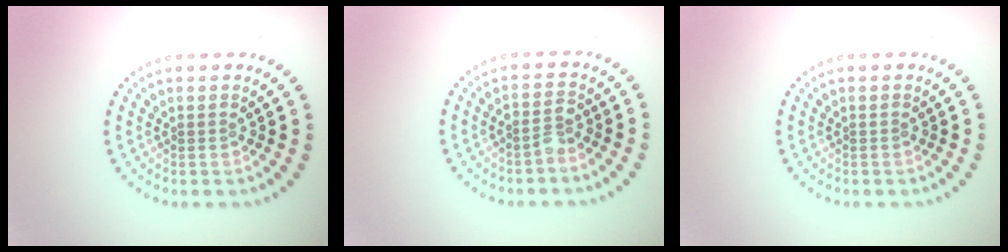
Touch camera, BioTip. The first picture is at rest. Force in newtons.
{"total": 1.6, "press": 1.4, "slide": 0.8}
{"total": 0.0}